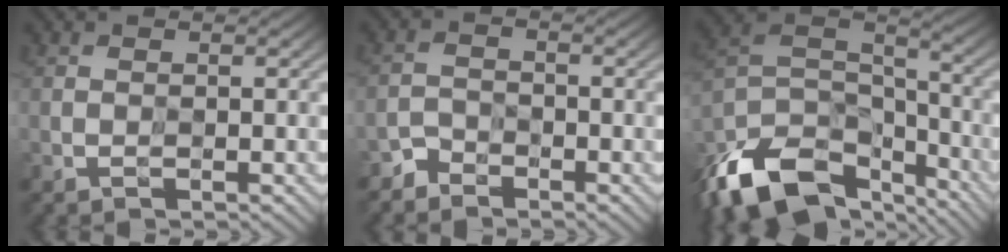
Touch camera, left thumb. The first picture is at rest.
{"total": 2.9, "force": [-2.5, 0.9, -1.1], "torque": [0.024, -0.002, -0.054]}
{"total": 14.2, "force": [-10.7, 7.1, 6.0], "torque": [-0.171, -0.015, -0.192]}